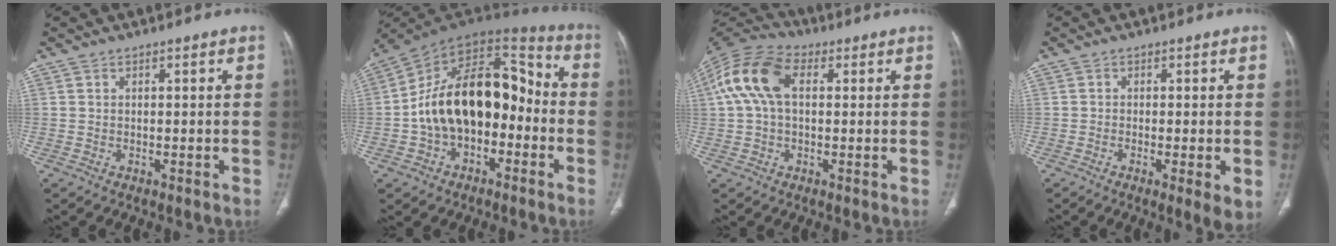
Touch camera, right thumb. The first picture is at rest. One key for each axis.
{"total": 21.5, "fx": -3.2, "fy": 13.4, "fz": 16.5, "tx": -0.244, "ty": 0.068, "tz": -0.055}
{"total": 12.7, "fx": 2.5, "fy": 7.8, "fz": 9.7, "tx": -0.206, "ty": 0.037, "tz": 0.041}
{"total": 4.5, "fx": -1.1, "fy": 0.8, "fz": 4.2, "tx": -0.075, "ty": -0.014, "tz": -0.020}